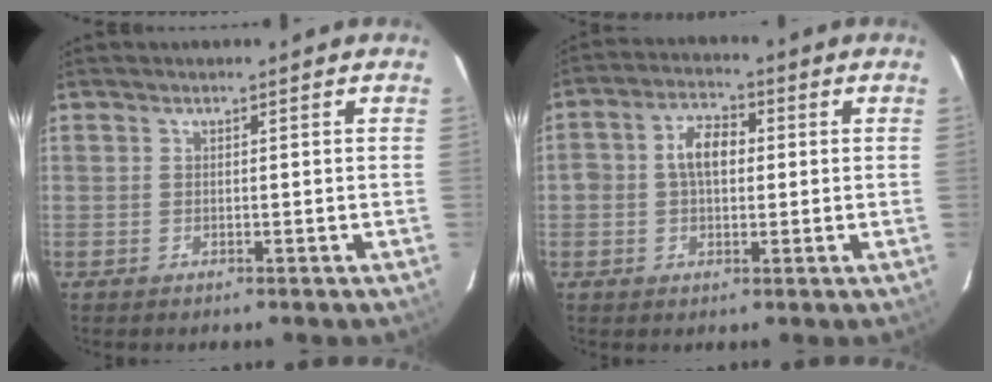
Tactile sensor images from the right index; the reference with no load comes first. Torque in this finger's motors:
{"motor_torque": [0.17, -0.02, 0.17, 0.09]}